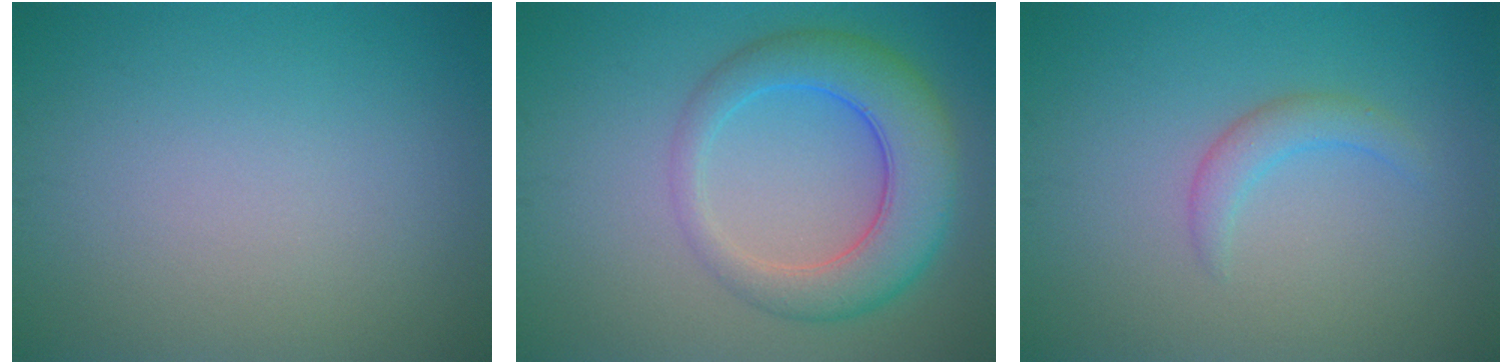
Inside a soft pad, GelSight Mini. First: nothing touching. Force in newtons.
{"total": 6.6, "press": 6.6, "slide": 0.3}
{"total": 1.9, "press": 1.8, "slide": 0.3}